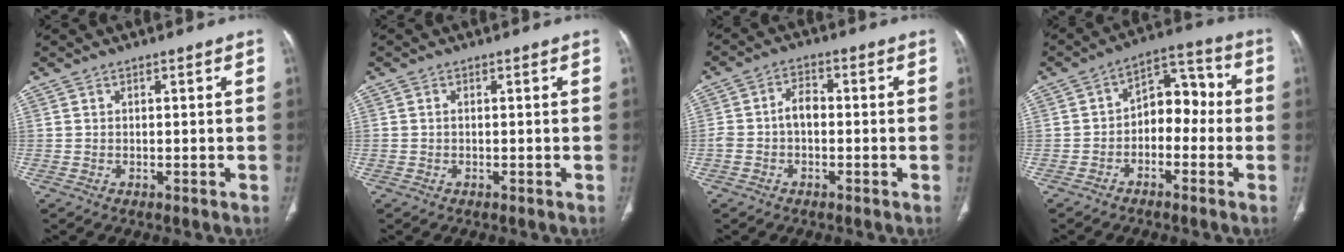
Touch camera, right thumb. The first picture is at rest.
{"total": 0.6, "force": [-0.1, 0.4, 0.4], "torque": [-0.008, 0.001, -0.002]}
{"total": 4.7, "force": [-0.8, 3.0, 3.6], "torque": [-0.065, 0.022, -0.019]}
{"total": 9.0, "force": [-1.5, 6.2, 6.4], "torque": [-0.055, 0.047, -0.041]}